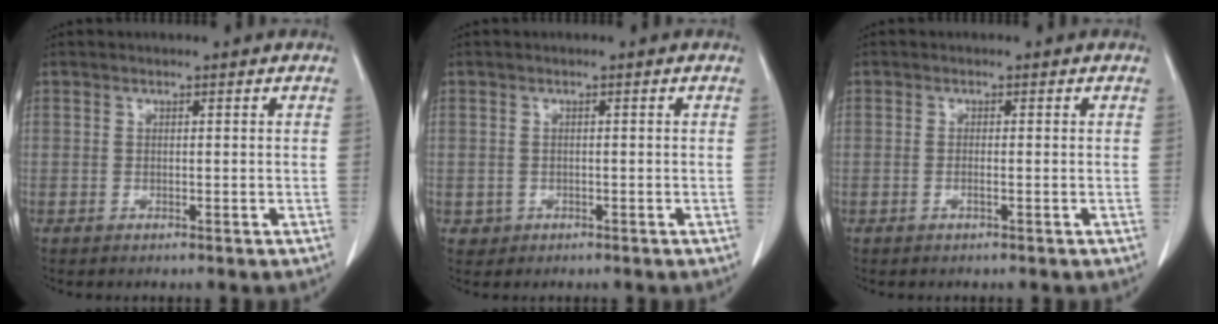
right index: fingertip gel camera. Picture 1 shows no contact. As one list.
[{"total": 1.2, "force": [-0.2, 1.2, 0.0], "torque": [0.002, 0.006, 0.003]}, {"total": 0.7, "force": [-0.3, 0.0, 0.7], "torque": [-0.015, 0.000, -0.004]}]